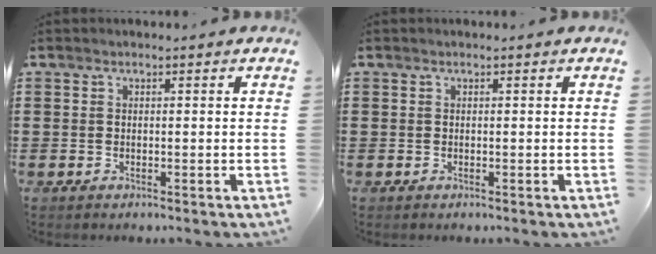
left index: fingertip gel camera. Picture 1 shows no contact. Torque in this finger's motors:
{"motor_torque": [-0.03, -0.01, 0.00, 0.00]}